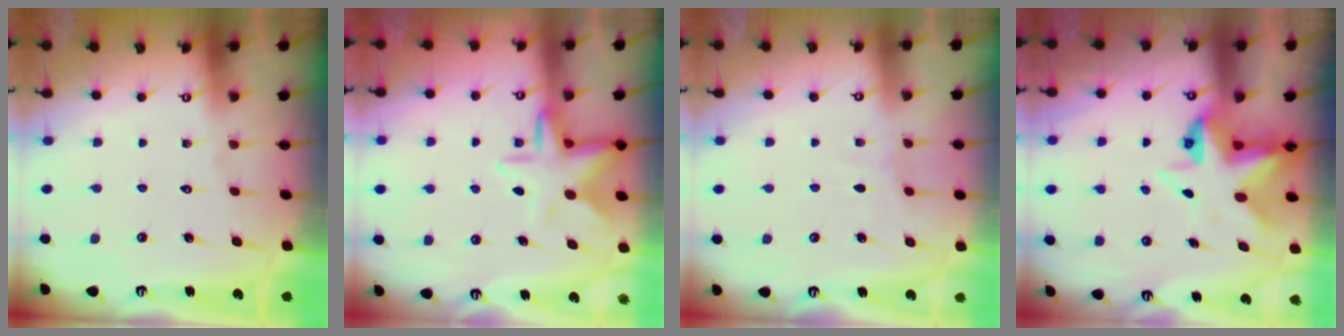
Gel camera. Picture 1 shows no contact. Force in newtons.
{"total": 8.7, "press": 8.5, "slide": 1.7}
{"total": 2.6, "press": 2.6, "slide": 0.3}
{"total": 6.5, "press": 6.4, "slide": 0.8}